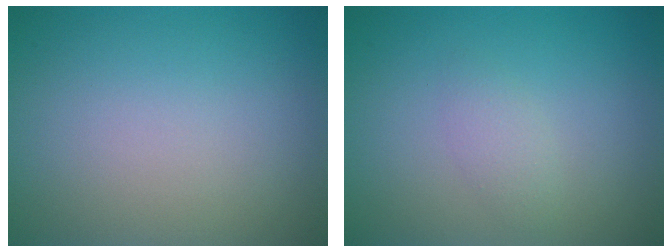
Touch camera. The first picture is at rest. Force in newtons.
{"total": 1.3, "press": 1.3, "slide": 0.0}